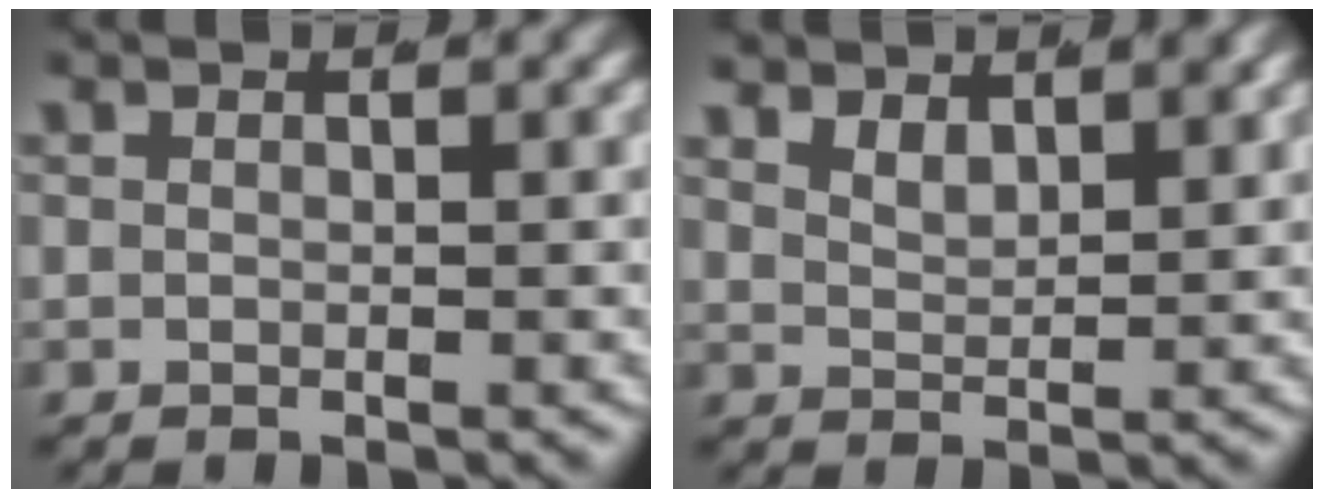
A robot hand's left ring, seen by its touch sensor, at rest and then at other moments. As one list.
[{"total": 2.6, "force": [2.0, 0.9, 1.5], "torque": [-0.037, -0.016, 0.046]}]